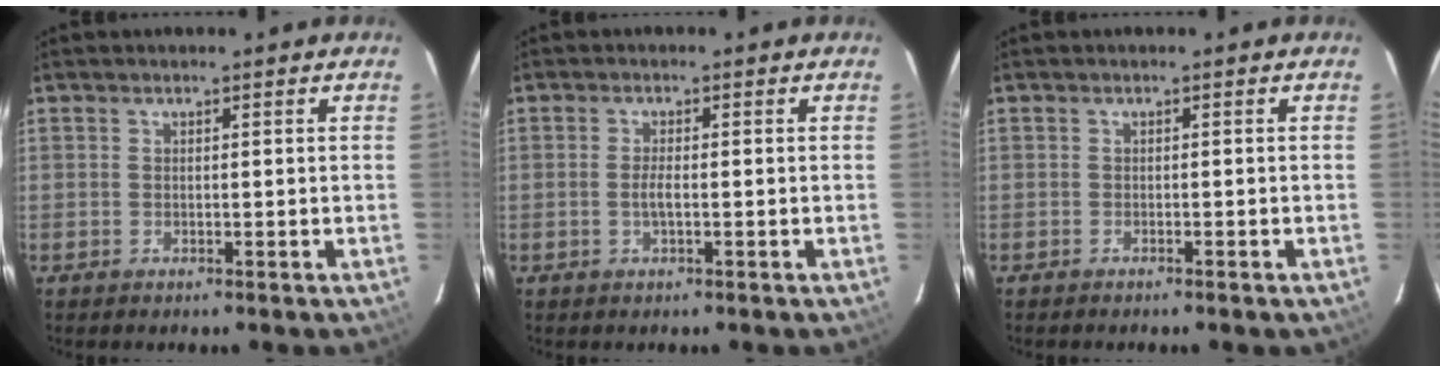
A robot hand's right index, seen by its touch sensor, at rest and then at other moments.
{"total": 2.2, "force": [-0.5, 0.3, 2.1], "torque": [-0.042, -0.001, -0.010]}
{"total": 0.8, "force": [-0.8, 0.2, 0.3], "torque": [-0.009, 0.002, -0.012]}